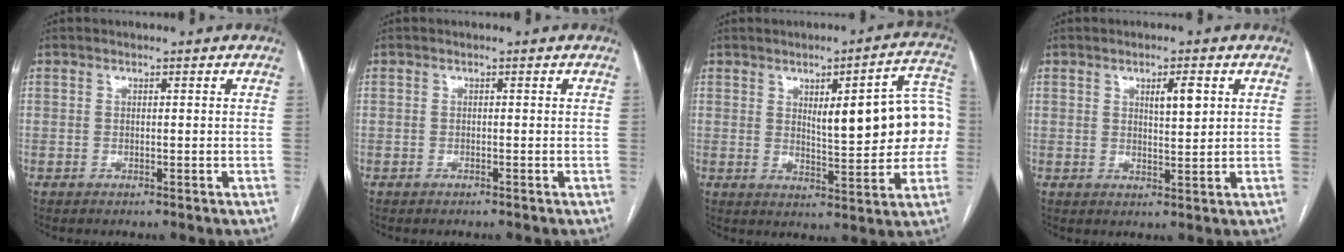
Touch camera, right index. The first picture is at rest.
{"total": 0.0}
{"total": 14.6, "force": [1.7, 3.3, 14.1], "torque": [-0.178, 0.028, 0.026]}
{"total": 3.4, "force": [1.4, 0.8, 3.0], "torque": [-0.048, -0.001, 0.024]}